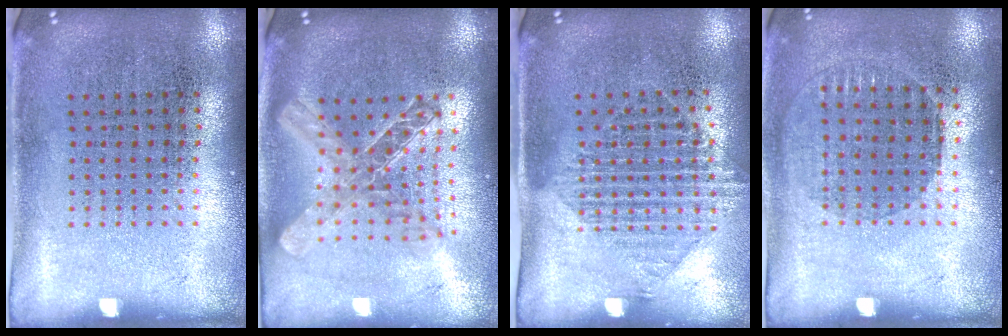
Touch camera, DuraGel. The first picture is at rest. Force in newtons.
{"total": 1.8, "press": 1.5, "slide": 1.0}
{"total": 1.5, "press": 1.3, "slide": 0.9}
{"total": 0.9, "press": 0.9, "slide": 0.3}